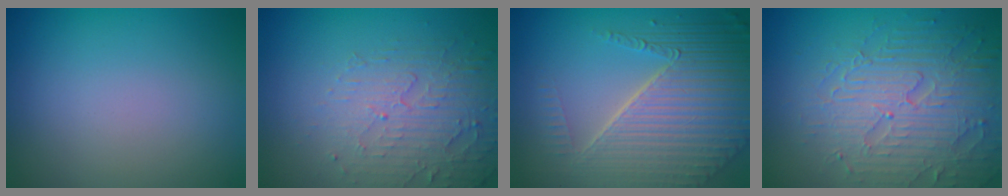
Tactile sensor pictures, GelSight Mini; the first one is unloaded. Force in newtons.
{"total": 5.0, "press": 3.3, "slide": 3.8}
{"total": 8.9, "press": 5.8, "slide": 6.7}
{"total": 6.5, "press": 5.4, "slide": 3.6}